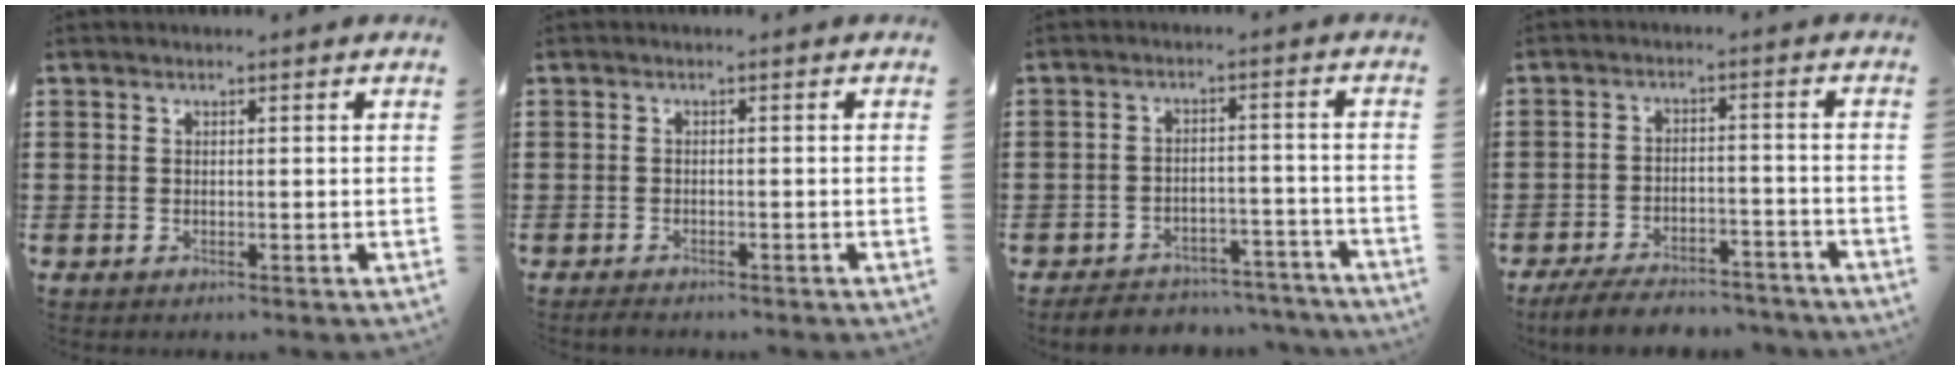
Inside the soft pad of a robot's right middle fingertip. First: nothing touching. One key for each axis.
{"total": 0.9, "fx": -0.9, "fy": 0.1, "fz": 0.2, "tx": -0.008, "ty": -0.005, "tz": -0.016}
{"total": 4.6, "fx": -4.5, "fy": 0.9, "fz": 0.4, "tx": -0.008, "ty": 0.010, "tz": -0.091}
{"total": 6.2, "fx": -5.8, "fy": 1.1, "fz": 1.6, "tx": -0.034, "ty": 0.005, "tz": -0.114}